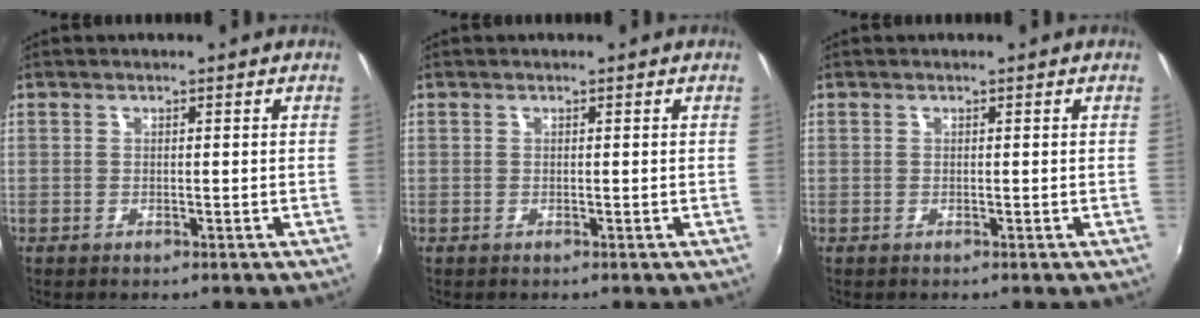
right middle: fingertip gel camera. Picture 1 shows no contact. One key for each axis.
{"total": 0.0}
{"total": 0.0}